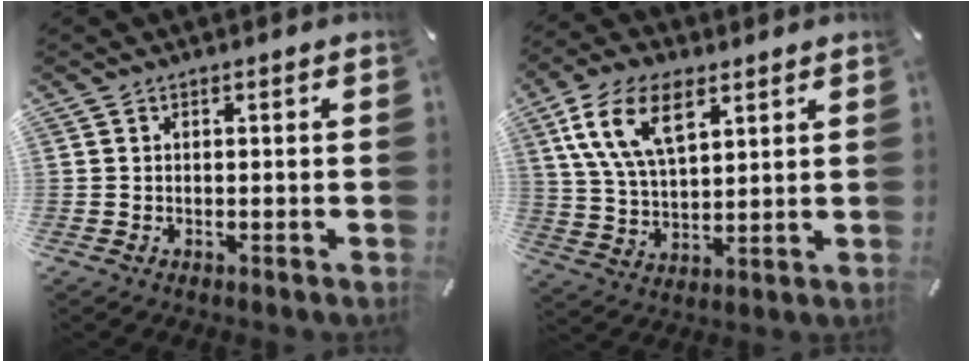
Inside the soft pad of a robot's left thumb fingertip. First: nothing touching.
{"total": 13.5, "force": [6.6, 7.2, 9.3], "torque": [-0.207, -0.006, 0.120]}